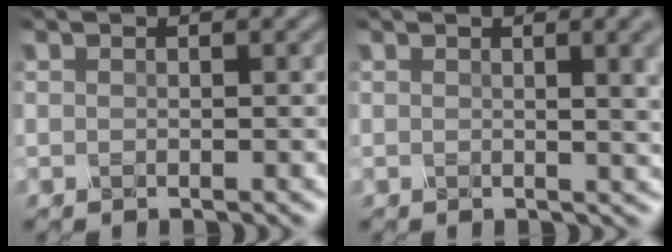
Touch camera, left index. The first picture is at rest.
{"total": 8.0, "force": [2.3, 3.8, 6.6], "torque": [-0.029, 0.047, 0.013]}